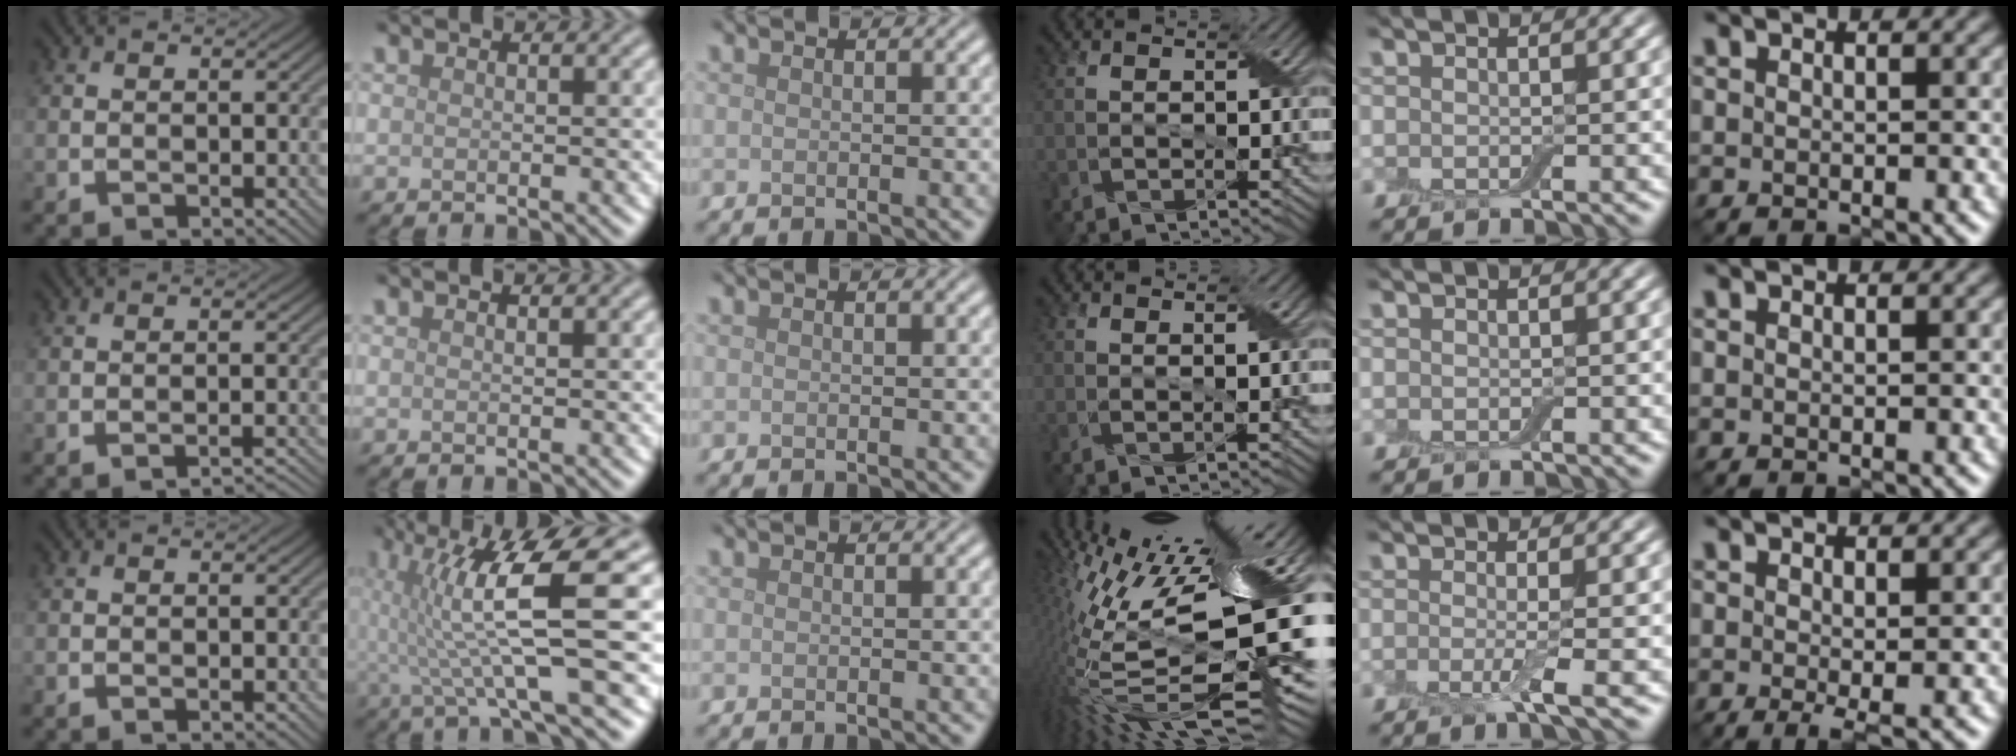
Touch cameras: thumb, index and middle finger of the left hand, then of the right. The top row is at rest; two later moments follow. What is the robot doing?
{"motion": "peel", "object": "aluminum foil"}